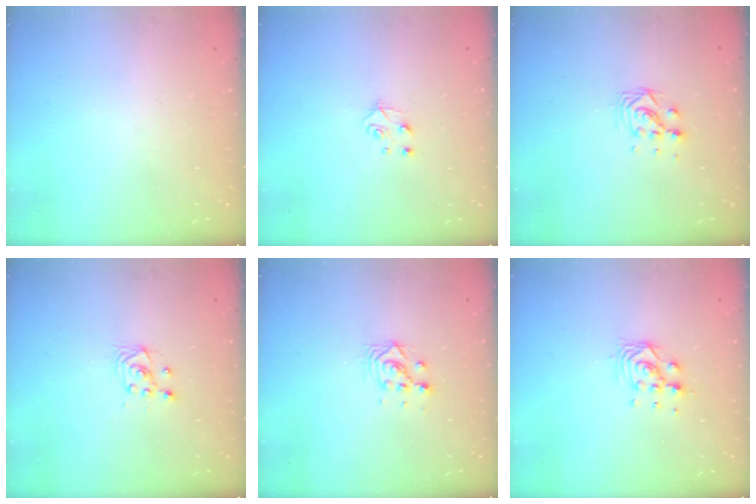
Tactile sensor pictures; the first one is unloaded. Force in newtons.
{"total": 4.0, "press": 3.9, "slide": 0.4}
{"total": 6.8, "press": 6.8, "slide": 0.4}
{"total": 3.1, "press": 2.8, "slide": 1.3}
{"total": 4.8, "press": 4.8, "slide": 0.1}
{"total": 6.1, "press": 6.1, "slide": 0.9}